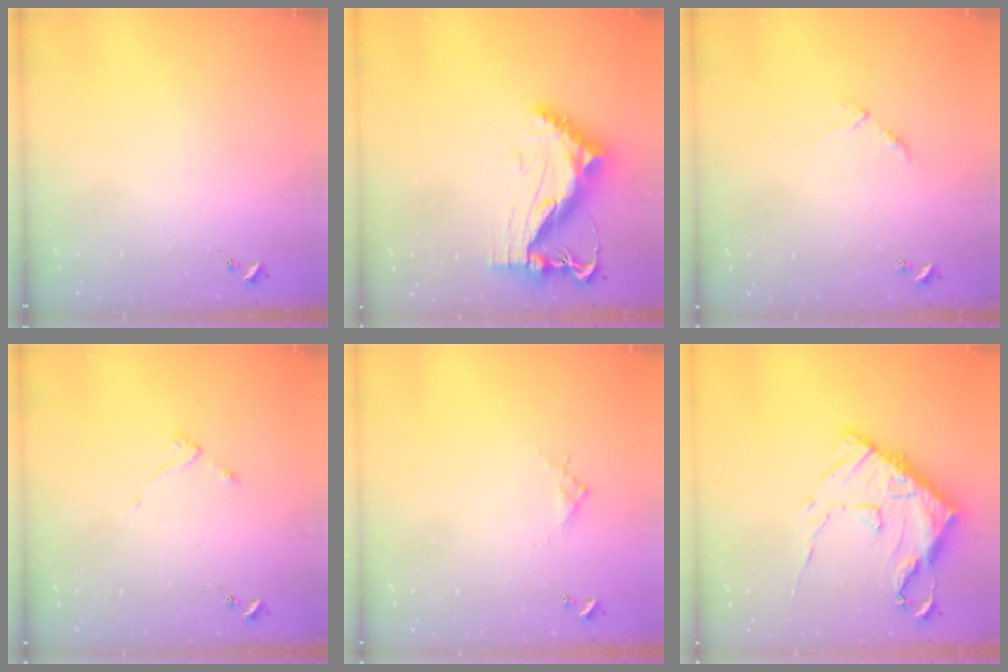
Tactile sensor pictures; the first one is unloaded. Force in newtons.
{"total": 11.9, "press": 11.9, "slide": 1.0}
{"total": 6.2, "press": 6.2, "slide": 0.7}
{"total": 2.8, "press": 2.7, "slide": 0.5}
{"total": 4.2, "press": 4.2, "slide": 0.2}
{"total": 20.8, "press": 20.7, "slide": 2.0}